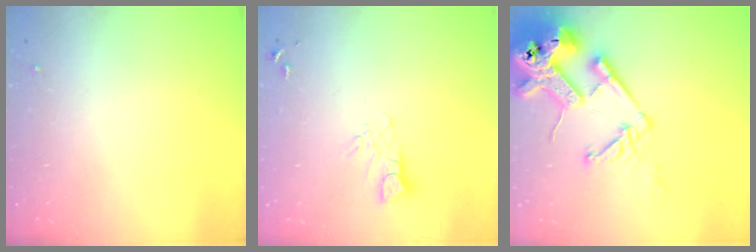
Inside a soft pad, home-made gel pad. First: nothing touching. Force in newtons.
{"total": 4.8, "press": 4.8, "slide": 0.5}
{"total": 21.7, "press": 21.5, "slide": 2.7}